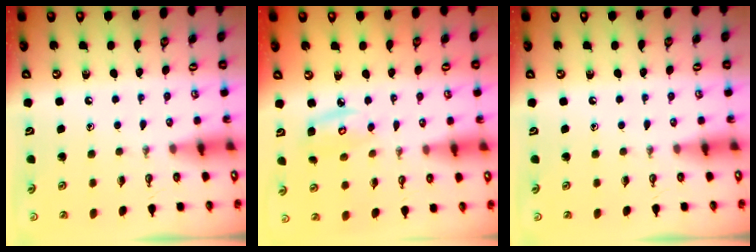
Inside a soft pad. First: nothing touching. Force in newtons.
{"total": 5.2, "press": 5.2, "slide": 0.2}
{"total": 0.0}